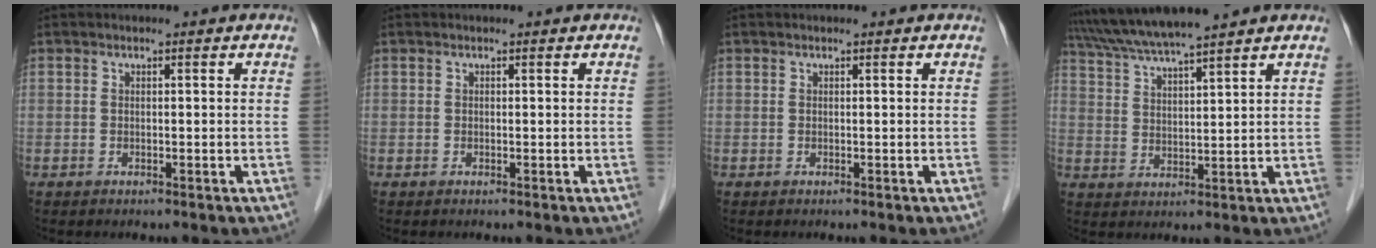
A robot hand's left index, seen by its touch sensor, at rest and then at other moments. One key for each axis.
{"total": 0.0}
{"total": 0.0}
{"total": 9.9, "fx": 8.8, "fy": -0.9, "fz": 4.5, "tx": -0.084, "ty": 0.024, "tz": 0.154}